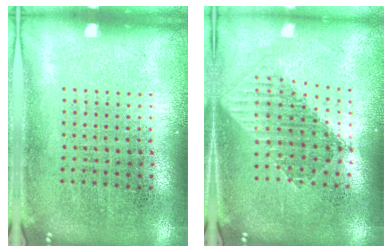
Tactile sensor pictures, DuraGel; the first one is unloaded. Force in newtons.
{"total": 1.7, "press": 1.4, "slide": 0.9}